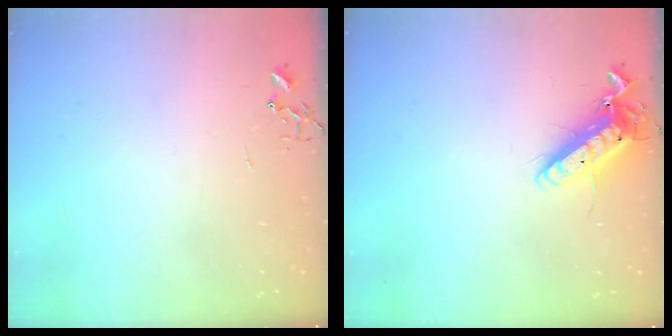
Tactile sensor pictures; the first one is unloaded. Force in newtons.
{"total": 13.6, "press": 13.4, "slide": 2.0}